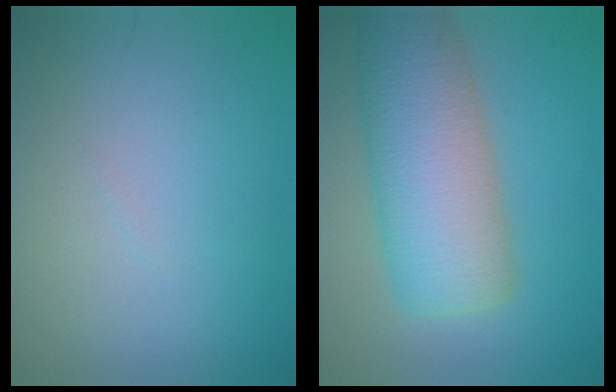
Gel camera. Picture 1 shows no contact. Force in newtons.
{"total": 10.0, "press": 9.9, "slide": 0.7}